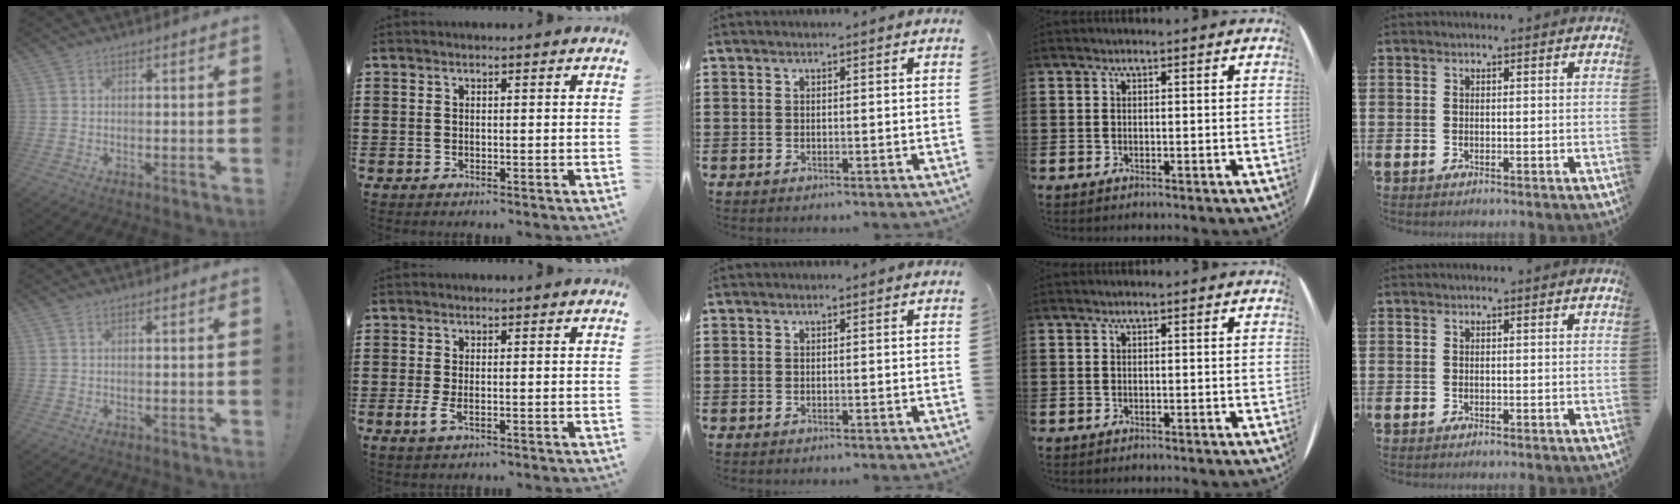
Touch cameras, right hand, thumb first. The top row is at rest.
{"thumb": {"total": 0.5, "force": [0.2, 0.1, 0.5], "torque": [-0.014, 0.002, 0.003]}, "index": {"total": 1.9, "force": [-0.5, 0.5, 1.7], "torque": [-0.045, -0.008, -0.012]}}